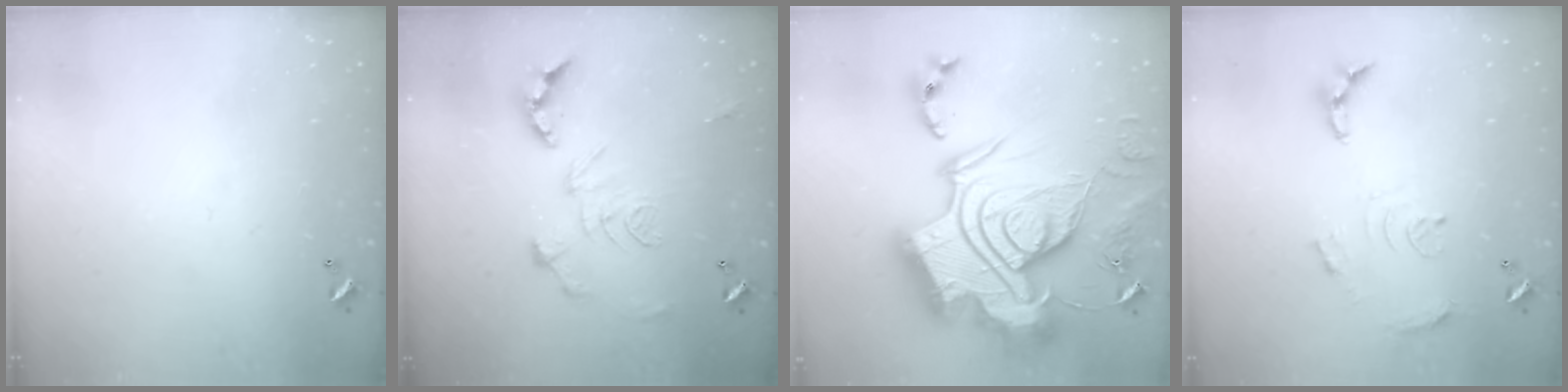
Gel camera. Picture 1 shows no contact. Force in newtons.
{"total": 2.9, "press": 2.3, "slide": 1.7}
{"total": 0.6, "press": 0.6, "slide": 0.0}
{"total": 10.6, "press": 10.6, "slide": 0.8}